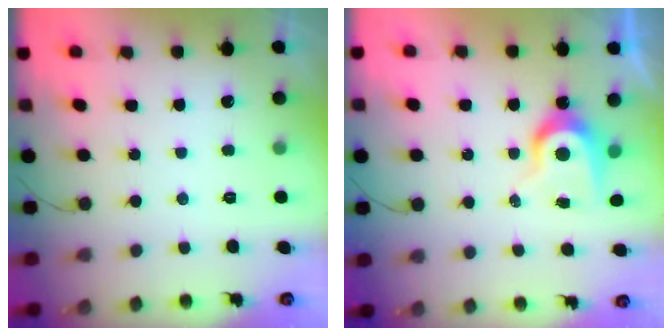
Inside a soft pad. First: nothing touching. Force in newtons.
{"total": 8.1, "press": 8.1, "slide": 0.6}